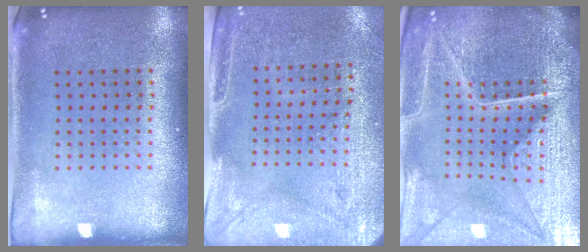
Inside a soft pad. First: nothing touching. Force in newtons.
{"total": 2.9, "press": 2.5, "slide": 1.6}
{"total": 6.2, "press": 5.5, "slide": 2.9}